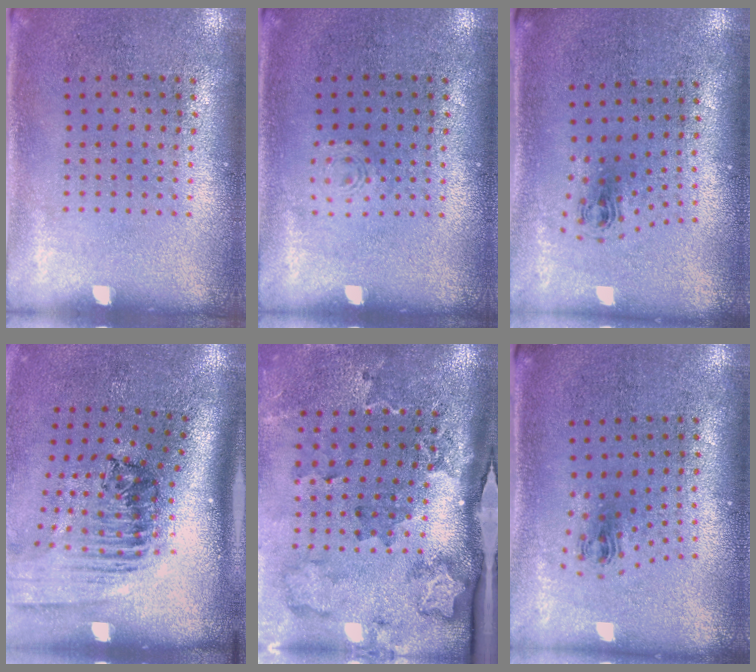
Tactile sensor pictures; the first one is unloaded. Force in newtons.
{"total": 0.6, "press": 0.6, "slide": 0.2}
{"total": 0.9, "press": 0.4, "slide": 0.8}
{"total": 2.4, "press": 1.7, "slide": 1.7}
{"total": 2.5, "press": 2.0, "slide": 1.6}
{"total": 1.0, "press": 0.4, "slide": 0.9}